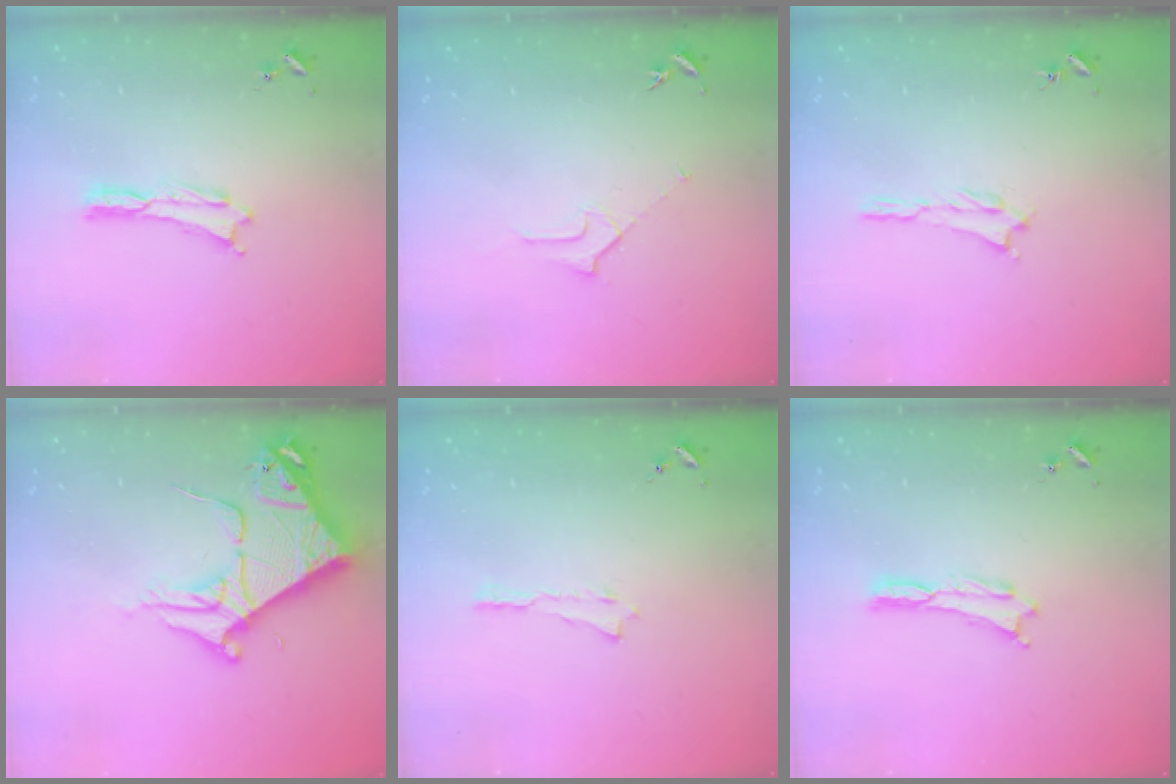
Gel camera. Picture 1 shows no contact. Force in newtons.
{"total": 2.1, "press": 2.1, "slide": 0.1}
{"total": 0.0}
{"total": 8.8, "press": 8.7, "slide": 0.8}
{"total": 0.0}
{"total": 0.0}